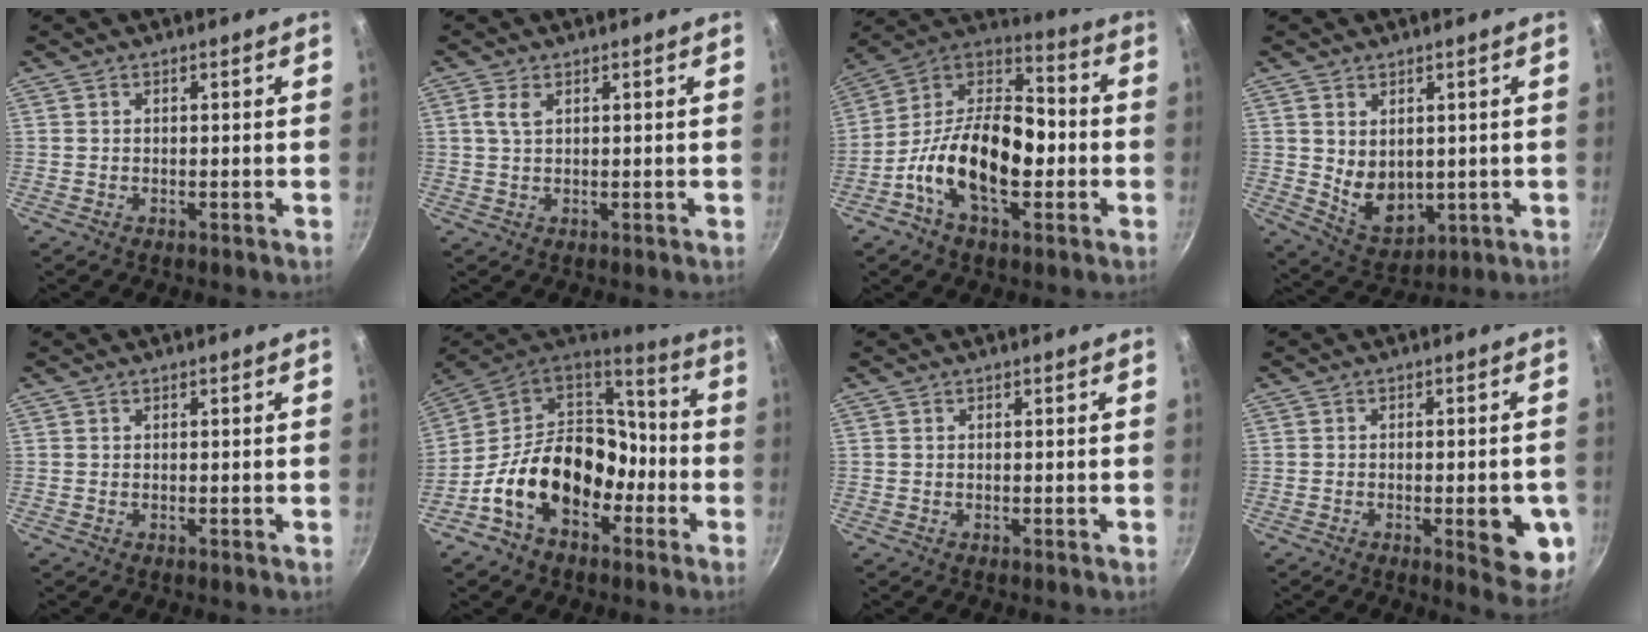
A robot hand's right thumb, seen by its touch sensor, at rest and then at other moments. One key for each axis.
{"total": 2.6, "fx": 1.0, "fy": 1.3, "fz": 2.0, "tx": -0.043, "ty": 0.001, "tz": 0.020}
{"total": 20.3, "fx": -4.4, "fy": 11.5, "fz": 16.2, "tx": -0.258, "ty": 0.049, "tz": -0.097}
{"total": 8.1, "fx": 1.1, "fy": 5.9, "fz": 5.6, "tx": -0.071, "ty": -0.025, "tz": 0.042}
{"total": 0.0}
{"total": 20.6, "fx": -6.5, "fy": 14.6, "fz": 13.1, "tx": -0.186, "ty": 0.073, "tz": -0.116}
{"total": 0.0}
{"total": 10.0, "fx": -2.7, "fy": 3.4, "fz": 9.0, "tx": -0.084, "ty": 0.004, "tz": -0.029}